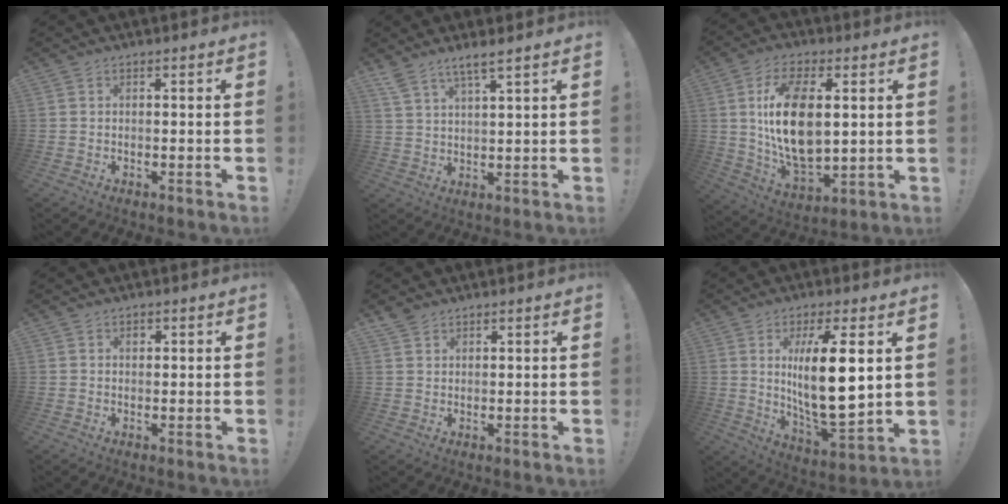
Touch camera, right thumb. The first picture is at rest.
{"total": 5.9, "force": [4.8, 1.3, 3.1], "torque": [-0.069, -0.018, 0.090]}
{"total": 18.2, "force": [3.6, 9.8, 14.9], "torque": [-0.286, -0.011, 0.060]}
{"total": 0.8, "force": [0.4, 0.7, 0.1], "torque": [0.012, -0.005, 0.005]}
{"total": 3.1, "force": [2.4, 1.8, 0.6], "torque": [-0.003, -0.016, 0.043]}
{"total": 16.8, "force": [3.9, 5.0, 15.6], "torque": [-0.283, -0.032, 0.048]}